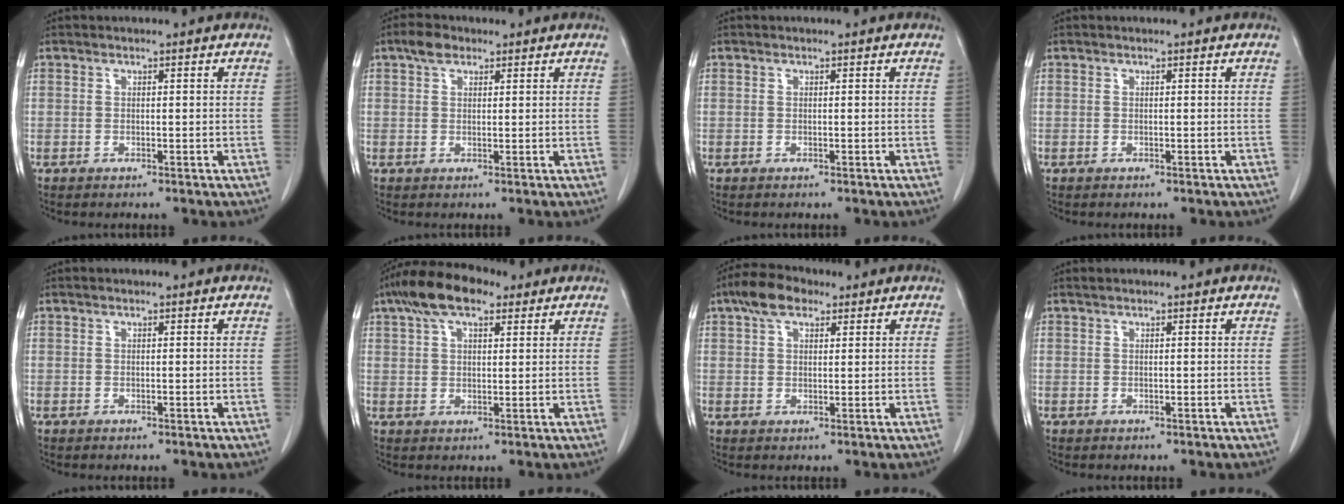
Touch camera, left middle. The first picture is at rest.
{"total": 2.9, "force": [1.9, 1.6, 1.5], "torque": [-0.031, 0.009, 0.033]}
{"total": 0.0}
{"total": 0.0}
{"total": 0.0}
{"total": 9.1, "force": [5.8, 3.6, 6.1], "torque": [-0.118, 0.032, 0.103]}
{"total": 5.8, "force": [3.6, 2.8, 3.6], "torque": [-0.071, 0.022, 0.065]}
{"total": 0.5, "force": [0.4, -0.1, 0.2], "torque": [-0.012, 0.008, 0.011]}